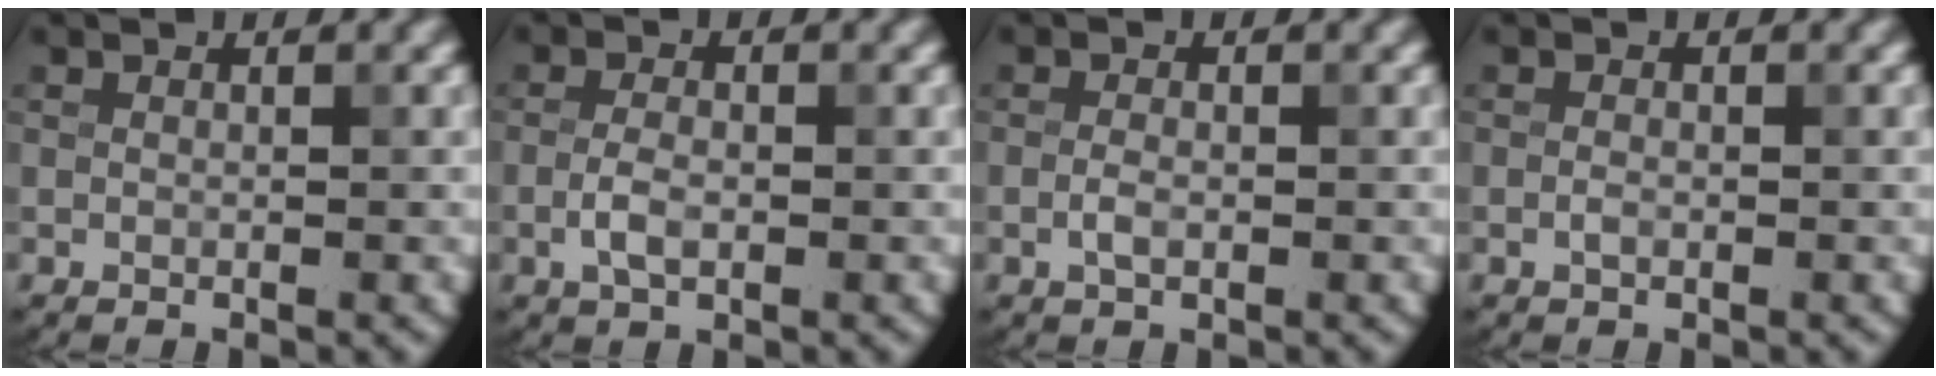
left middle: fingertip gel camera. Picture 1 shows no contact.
{"total": 2.1, "force": [-0.6, 1.0, 1.8], "torque": [-0.038, 0.000, -0.016]}
{"total": 1.3, "force": [-0.4, 0.6, 1.1], "torque": [-0.025, -0.001, -0.011]}
{"total": 0.7, "force": [-0.3, 0.4, 0.5], "torque": [-0.012, 0.000, -0.006]}